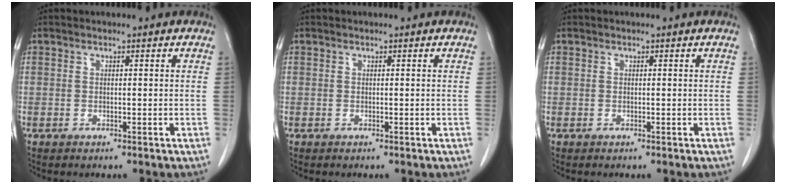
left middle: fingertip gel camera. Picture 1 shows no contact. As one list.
[{"total": 0.0}, {"total": 0.0}]